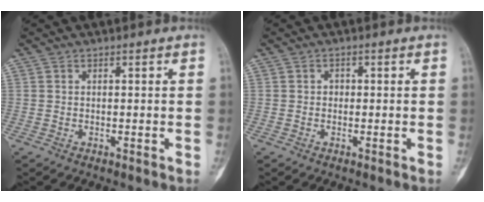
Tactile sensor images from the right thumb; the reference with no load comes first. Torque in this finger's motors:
{"motor_torque": [0.30, 0.15, 0.20, -0.30, -0.01]}